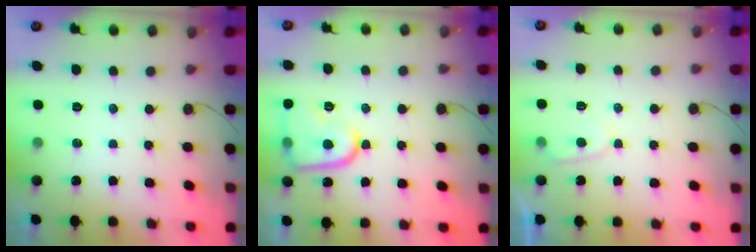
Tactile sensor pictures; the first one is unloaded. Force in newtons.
{"total": 13.3, "press": 13.3, "slide": 1.3}
{"total": 2.9, "press": 2.9, "slide": 0.3}